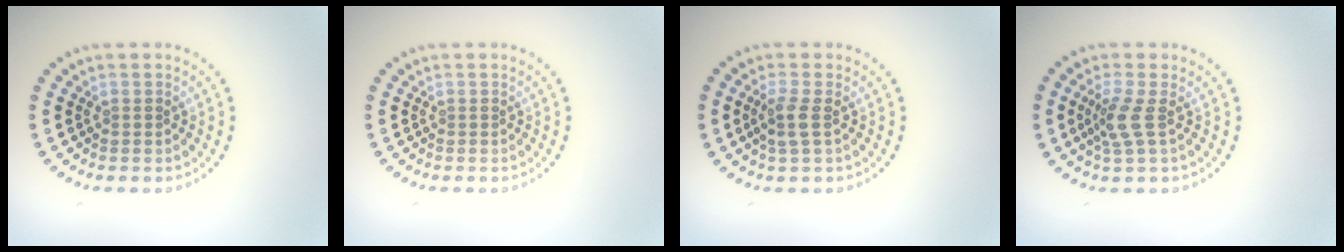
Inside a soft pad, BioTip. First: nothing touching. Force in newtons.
{"total": 0.0}
{"total": 1.9, "press": 1.7, "slide": 0.9}
{"total": 2.3, "press": 1.8, "slide": 1.5}